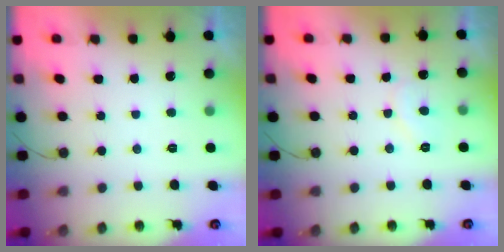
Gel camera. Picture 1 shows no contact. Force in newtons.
{"total": 6.6, "press": 6.6, "slide": 0.5}